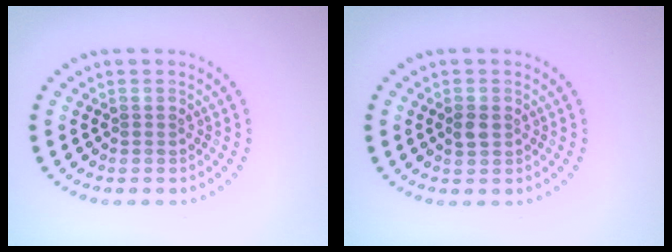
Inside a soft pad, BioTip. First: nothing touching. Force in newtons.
{"total": 1.4, "press": 1.4, "slide": 0.1}